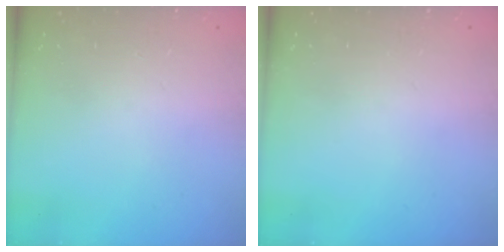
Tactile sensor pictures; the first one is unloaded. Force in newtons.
{"total": 0.0}